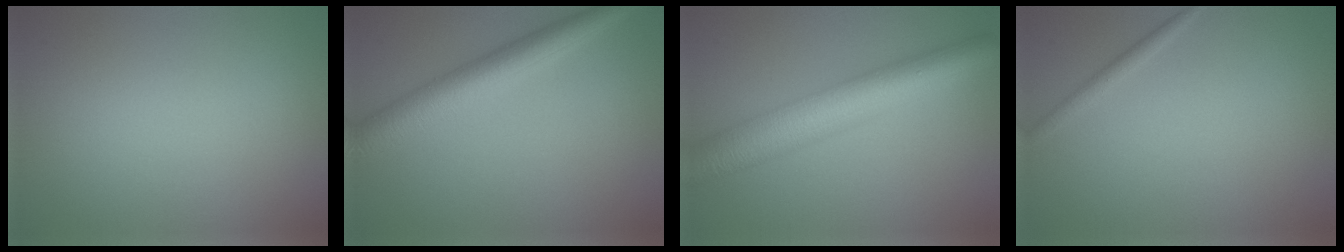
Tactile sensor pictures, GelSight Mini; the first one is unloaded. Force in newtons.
{"total": 4.9, "press": 4.9, "slide": 0.1}
{"total": 7.5, "press": 7.5, "slide": 0.2}
{"total": 1.1, "press": 1.1, "slide": 0.1}